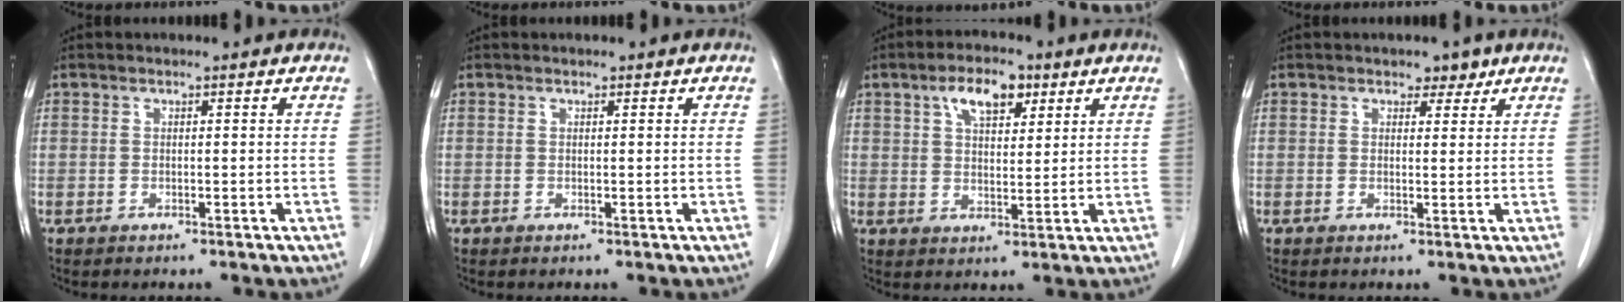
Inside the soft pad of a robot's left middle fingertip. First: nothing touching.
{"total": 0.0}
{"total": 6.6, "force": [3.5, 3.0, 4.7], "torque": [-0.082, 0.011, 0.060]}
{"total": 2.2, "force": [1.6, 1.4, 0.8], "torque": [-0.006, -0.001, 0.021]}